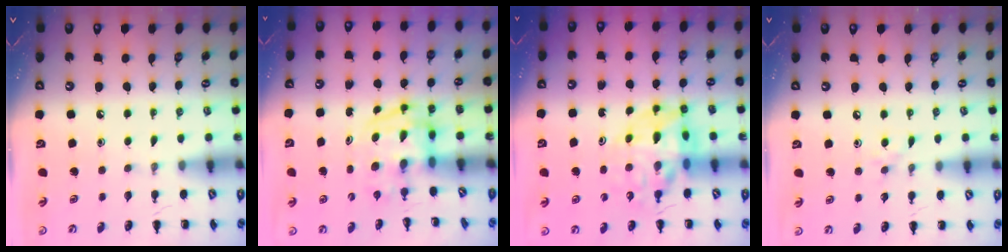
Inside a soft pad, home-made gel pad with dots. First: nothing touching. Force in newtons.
{"total": 3.8, "press": 3.8, "slide": 0.7}
{"total": 13.5, "press": 13.0, "slide": 3.4}
{"total": 4.5, "press": 4.1, "slide": 1.8}